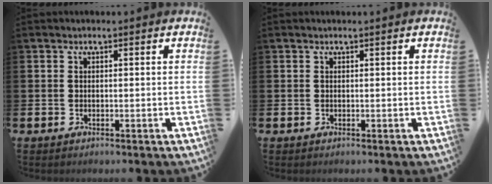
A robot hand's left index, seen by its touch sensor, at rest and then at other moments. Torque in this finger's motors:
{"motor_torque": [0.92, -1.22, 0.31, 0.00]}